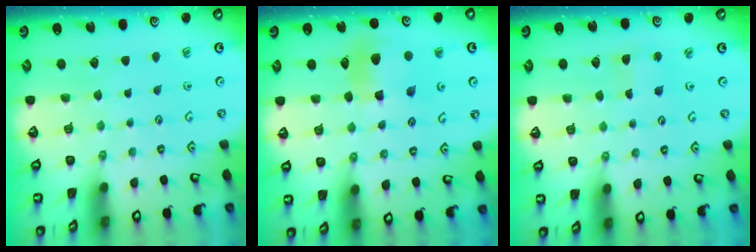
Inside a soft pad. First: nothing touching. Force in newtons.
{"total": 9.3, "press": 9.2, "slide": 1.5}
{"total": 2.9, "press": 2.9, "slide": 0.3}